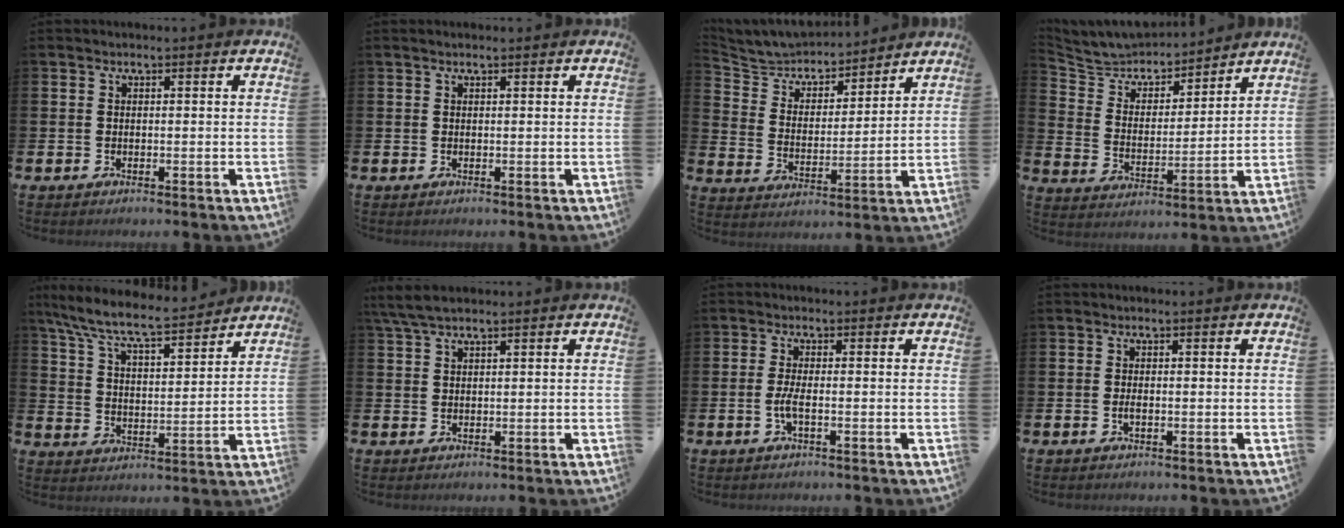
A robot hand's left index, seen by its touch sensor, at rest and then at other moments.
{"total": 0.6, "force": [0.5, 0.1, 0.3], "torque": [-0.005, 0.001, 0.009]}
{"total": 6.1, "force": [5.9, 1.5, 0.5], "torque": [-0.050, -0.045, 0.101]}
{"total": 6.5, "force": [6.3, 1.6, 0.4], "torque": [-0.052, -0.054, 0.110]}
{"total": 8.6, "force": [7.9, 1.2, 3.3], "torque": [-0.102, -0.049, 0.138]}
{"total": 3.5, "force": [2.8, 0.8, 2.0], "torque": [-0.050, 0.004, 0.053]}
{"total": 2.1, "force": [-0.6, 0.3, 1.9], "torque": [-0.049, 0.000, -0.012]}
{"total": 0.8, "force": [-0.2, 0.3, 0.8], "torque": [-0.021, 0.002, -0.002]}